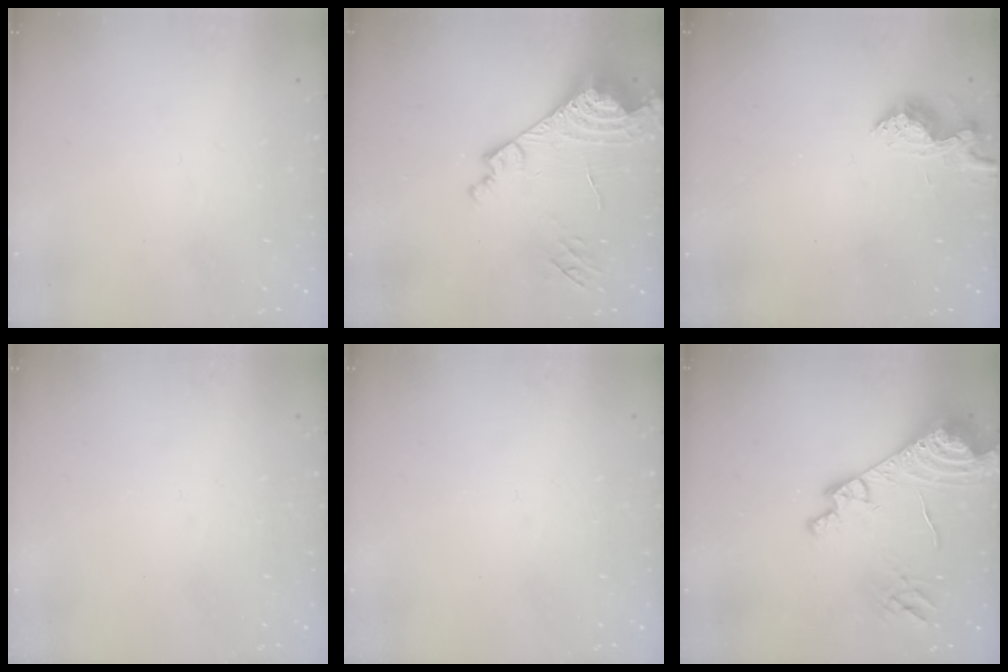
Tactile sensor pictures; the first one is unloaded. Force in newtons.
{"total": 17.7, "press": 17.6, "slide": 2.2}
{"total": 9.1, "press": 9.1, "slide": 0.4}
{"total": 0.0}
{"total": 0.0}
{"total": 16.6, "press": 16.5, "slide": 1.8}